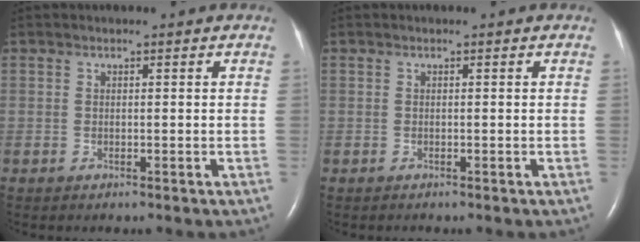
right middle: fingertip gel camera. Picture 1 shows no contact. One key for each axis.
{"total": 0.0}